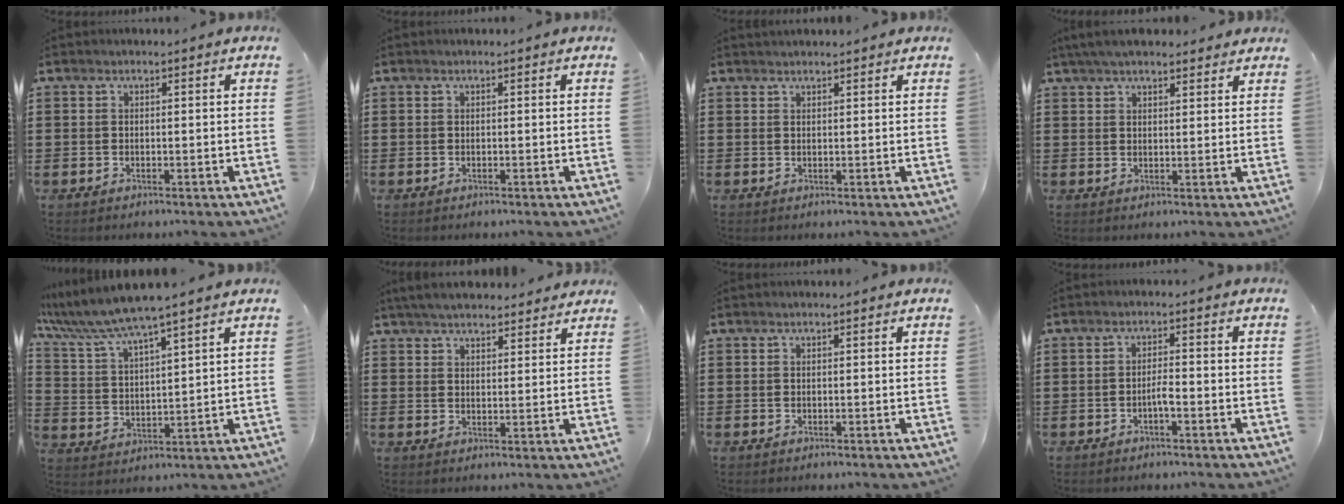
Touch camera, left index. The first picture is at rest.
{"total": 0.0}
{"total": 1.0, "force": [1.0, 0.1, 0.0], "torque": [-0.002, 0.000, 0.021]}
{"total": 4.2, "force": [3.7, 0.9, 1.7], "torque": [-0.042, 0.000, 0.070]}
{"total": 6.9, "force": [6.0, -0.2, 3.3], "torque": [-0.087, -0.027, 0.104]}
{"total": 4.5, "force": [4.3, 0.7, 1.1], "torque": [-0.034, -0.006, 0.081]}
{"total": 0.0}
{"total": 2.1, "force": [-1.0, 0.3, 1.8], "torque": [-0.035, 0.004, -0.020]}